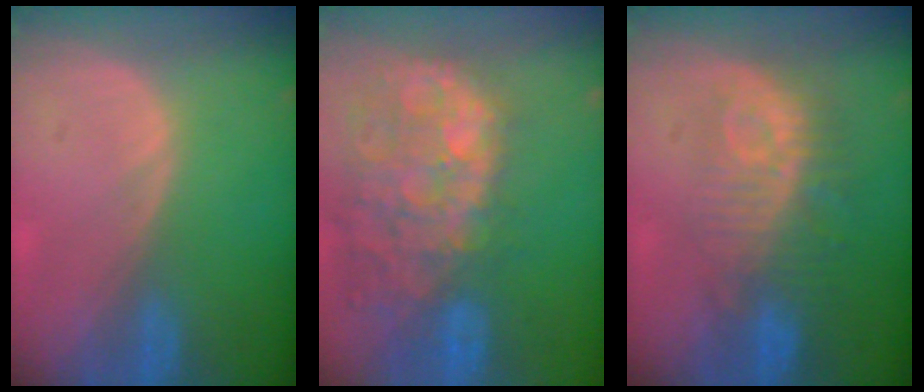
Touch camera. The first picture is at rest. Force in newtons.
{"total": 14.3, "press": 11.6, "slide": 8.3}
{"total": 9.7, "press": 8.8, "slide": 4.0}